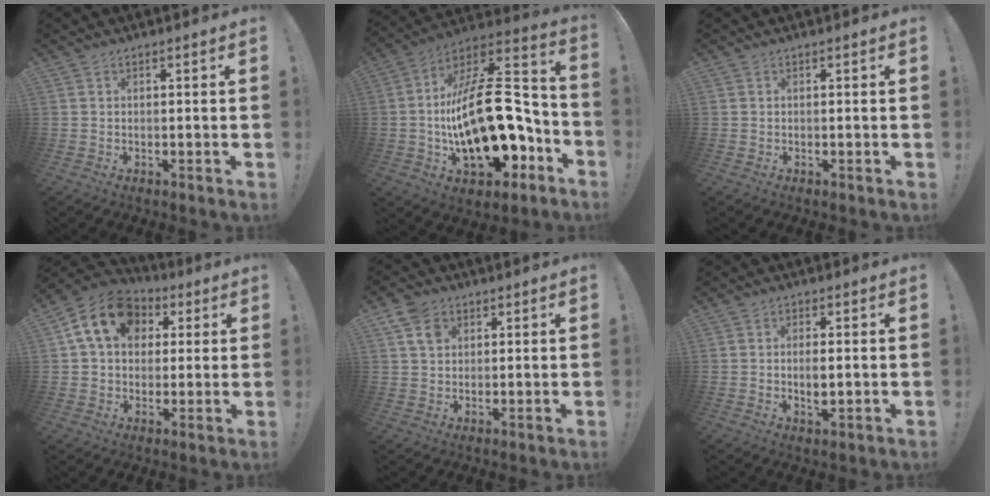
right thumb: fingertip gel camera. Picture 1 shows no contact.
{"total": 26.8, "force": [-4.4, 13.5, 22.7], "torque": [-0.398, 0.023, -0.066]}
{"total": 0.0}
{"total": 15.7, "force": [5.2, 11.7, 9.1], "torque": [-0.139, -0.003, 0.101]}
{"total": 7.1, "force": [3.4, 5.1, 3.6], "torque": [-0.054, -0.005, 0.066]}
{"total": 3.5, "force": [0.0, 1.5, 3.2], "torque": [-0.054, -0.003, -0.003]}